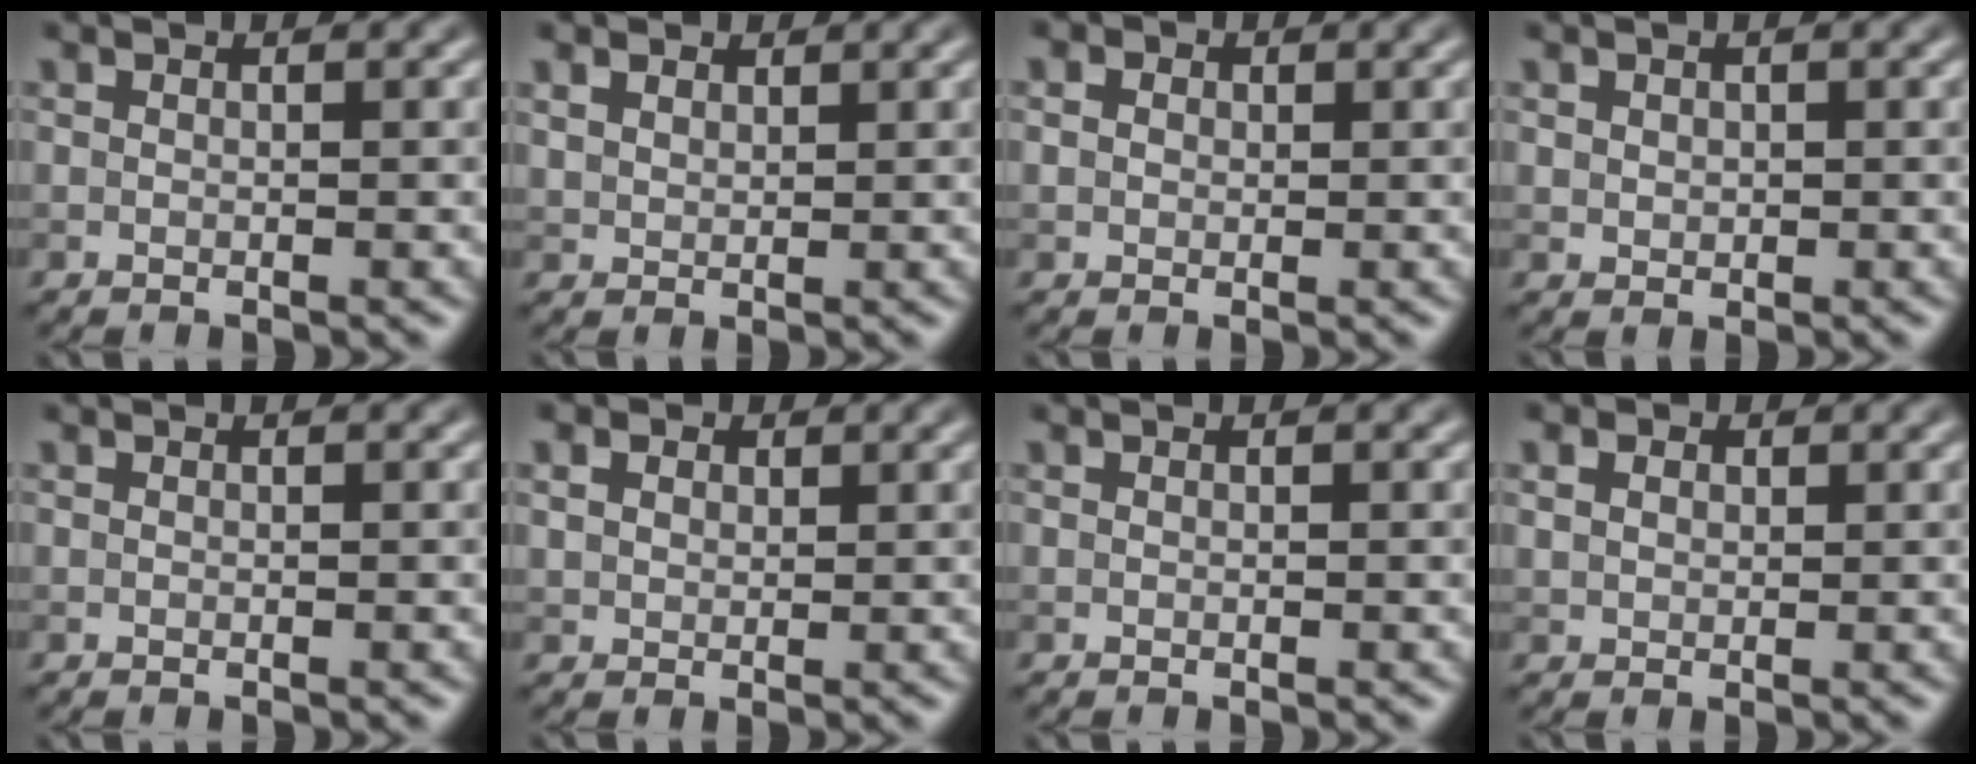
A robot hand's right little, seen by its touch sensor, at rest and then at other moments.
{"total": 1.8, "force": [1.3, 1.1, 0.6], "torque": [-0.018, -0.003, 0.030]}
{"total": 2.0, "force": [0.9, 1.7, 0.8], "torque": [-0.013, 0.012, -0.002]}
{"total": 0.8, "force": [0.3, 0.7, 0.2], "torque": [-0.003, -0.004, 0.010]}
{"total": 0.0}
{"total": 2.5, "force": [1.4, 1.8, 1.1], "torque": [-0.029, 0.006, 0.017]}
{"total": 0.0}
{"total": 1.7, "force": [0.8, 1.3, 0.7], "torque": [-0.014, 0.001, 0.008]}